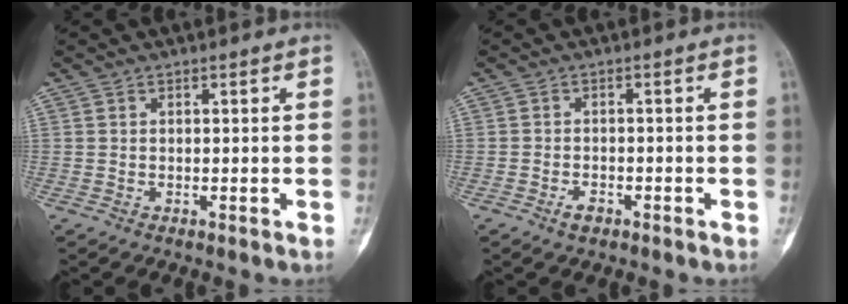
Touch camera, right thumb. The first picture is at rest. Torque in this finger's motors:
{"motor_torque": [0.46, 0.25, 0.24, -0.39, 0.09]}